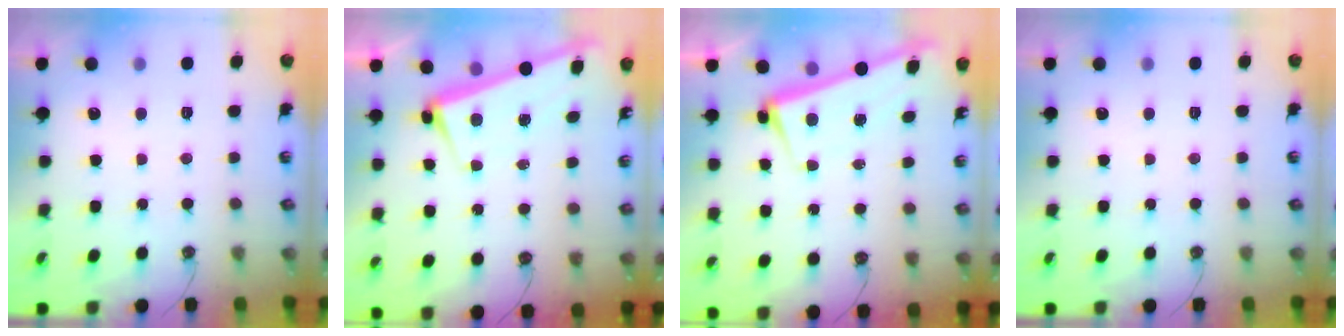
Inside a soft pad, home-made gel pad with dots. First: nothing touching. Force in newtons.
{"total": 2.5, "press": 2.4, "slide": 0.7}
{"total": 2.3, "press": 2.1, "slide": 0.9}
{"total": 0.0}